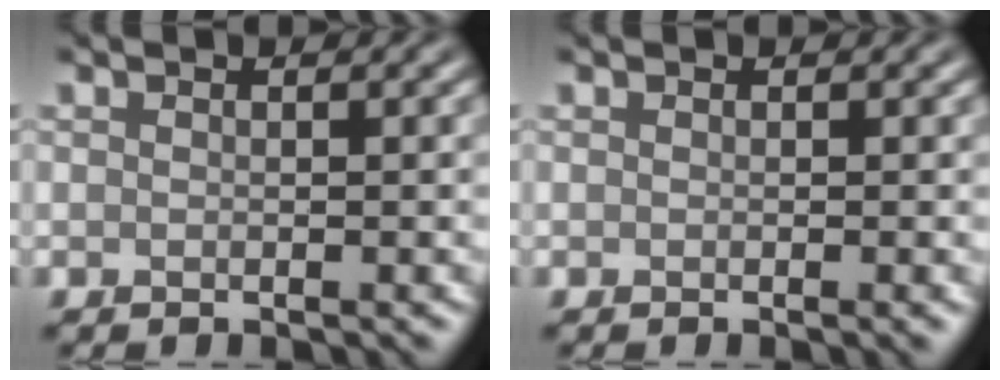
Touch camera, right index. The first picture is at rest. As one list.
[{"total": 0.6, "force": [0.0, 0.1, 0.6], "torque": [-0.005, -0.001, -0.002]}]